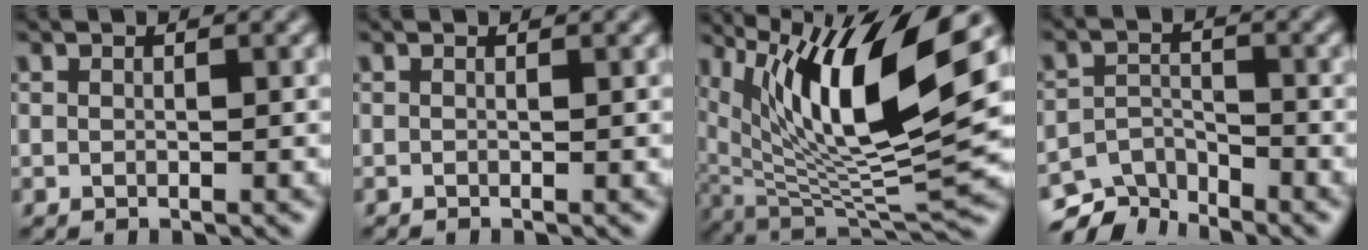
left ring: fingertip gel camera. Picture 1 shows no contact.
{"total": 0.0}
{"total": 13.8, "force": [6.1, 4.1, 11.7], "torque": [-0.205, -0.002, 0.112]}
{"total": 4.9, "force": [-4.4, 1.6, 1.2], "torque": [-0.015, -0.009, -0.084]}